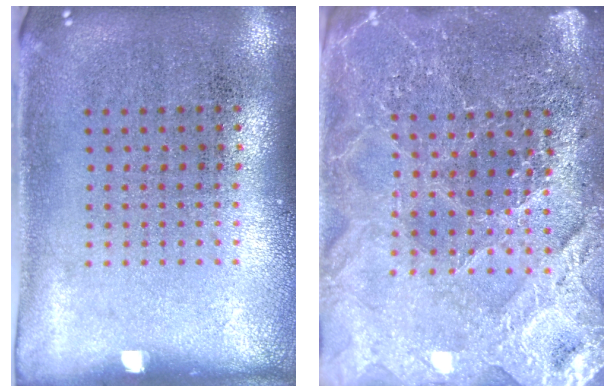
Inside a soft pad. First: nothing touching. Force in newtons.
{"total": 3.9, "press": 3.7, "slide": 1.2}